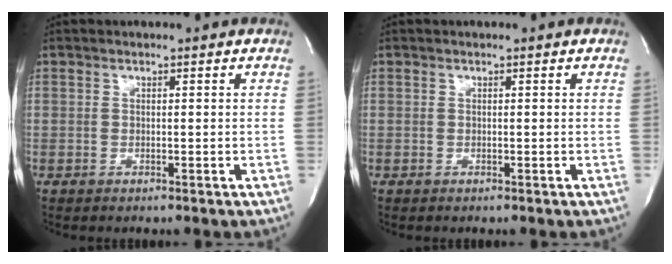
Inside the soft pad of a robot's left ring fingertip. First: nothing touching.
{"total": 0.0}